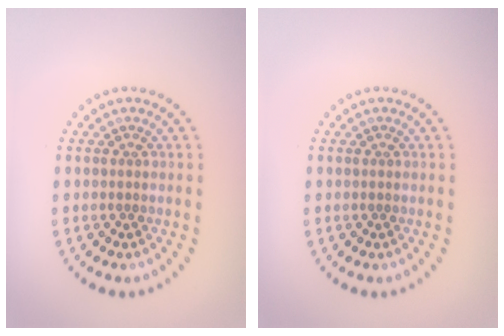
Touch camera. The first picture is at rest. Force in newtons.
{"total": 0.0}